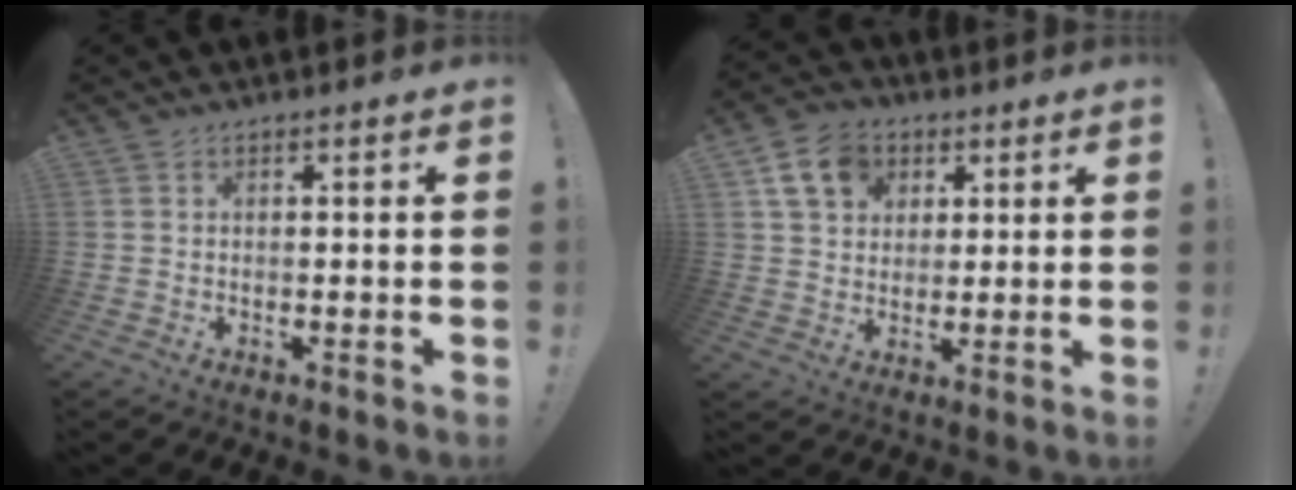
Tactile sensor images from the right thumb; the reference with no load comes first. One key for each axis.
{"total": 11.4, "fx": 5.0, "fy": 9.0, "fz": 4.9, "tx": -0.071, "ty": -0.017, "tz": 0.099}